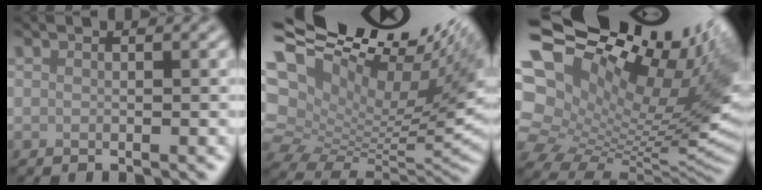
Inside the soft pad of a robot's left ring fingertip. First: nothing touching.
{"total": 16.9, "force": [7.6, 8.1, 12.6], "torque": [-0.202, 0.048, 0.173]}
{"total": 18.1, "force": [6.3, 10.0, 13.8], "torque": [-0.229, 0.051, 0.150]}